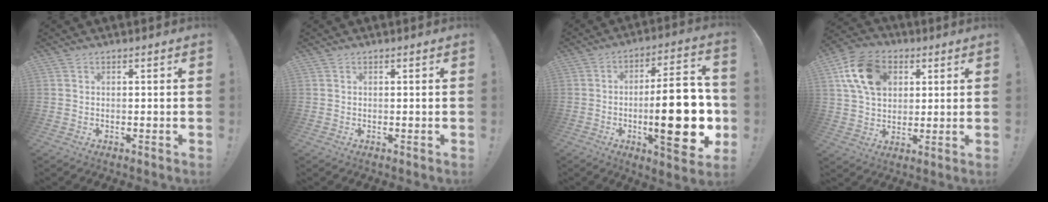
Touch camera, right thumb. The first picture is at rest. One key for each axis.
{"total": 0.0}
{"total": 25.0, "fx": -3.8, "fy": 7.4, "fz": 23.6, "tx": -0.364, "ty": 0.003, "tz": -0.057}
{"total": 16.0, "fx": 5.7, "fy": 11.7, "fz": 9.3, "tx": -0.151, "ty": -0.010, "tz": 0.113}